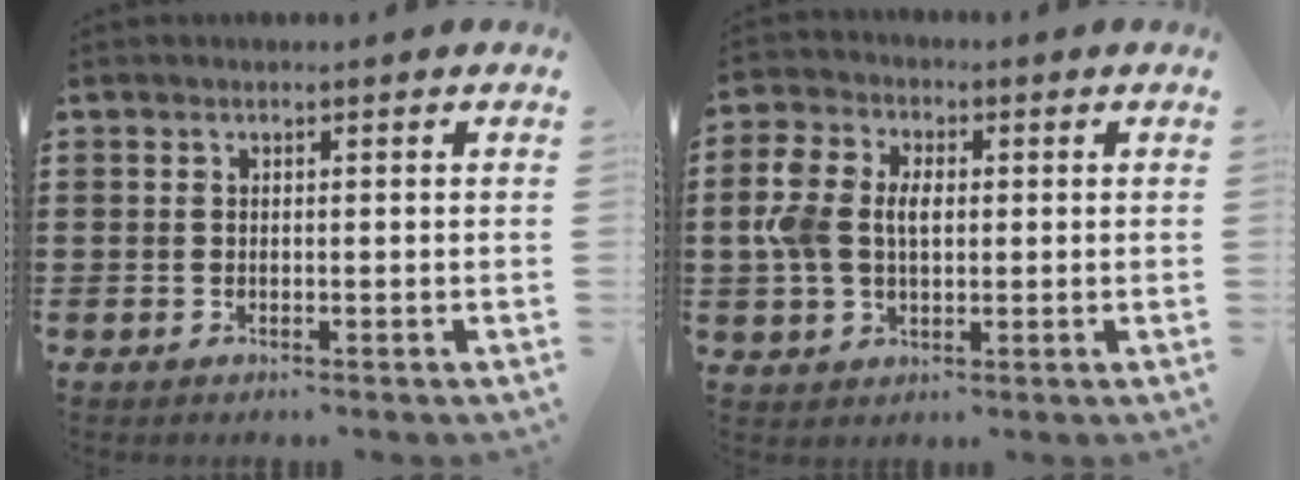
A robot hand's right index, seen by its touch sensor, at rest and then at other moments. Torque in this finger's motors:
{"motor_torque": [0.56, 0.10, 0.34, 0.17]}